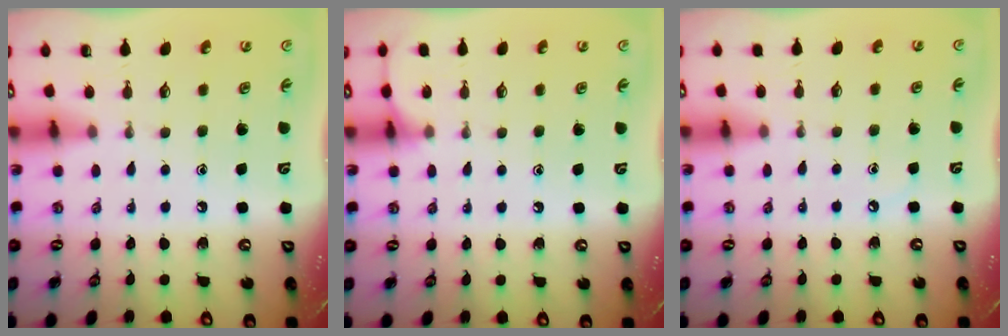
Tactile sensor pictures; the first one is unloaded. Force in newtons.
{"total": 5.9, "press": 5.8, "slide": 0.7}
{"total": 2.2, "press": 2.2, "slide": 0.3}